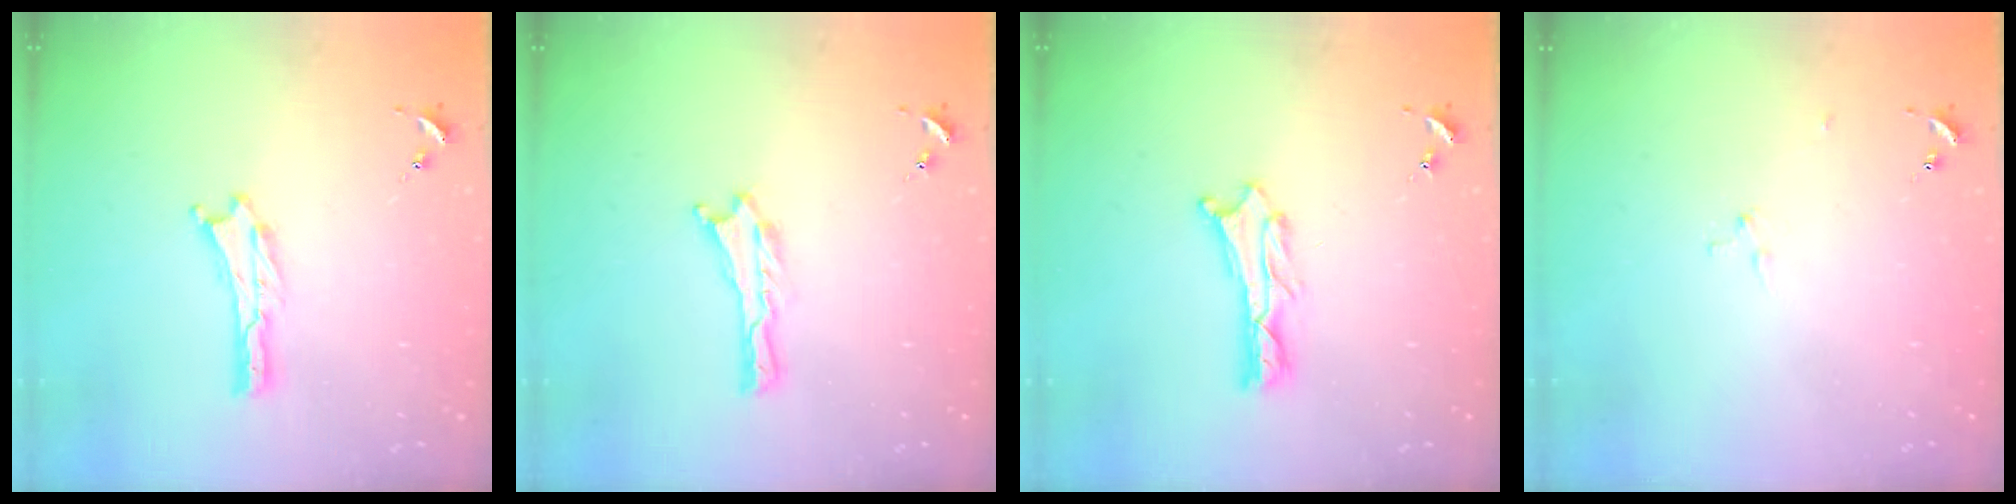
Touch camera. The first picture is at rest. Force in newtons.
{"total": 0.0}
{"total": 1.2, "press": 1.2, "slide": 0.2}
{"total": 2.9, "press": 2.9, "slide": 0.3}